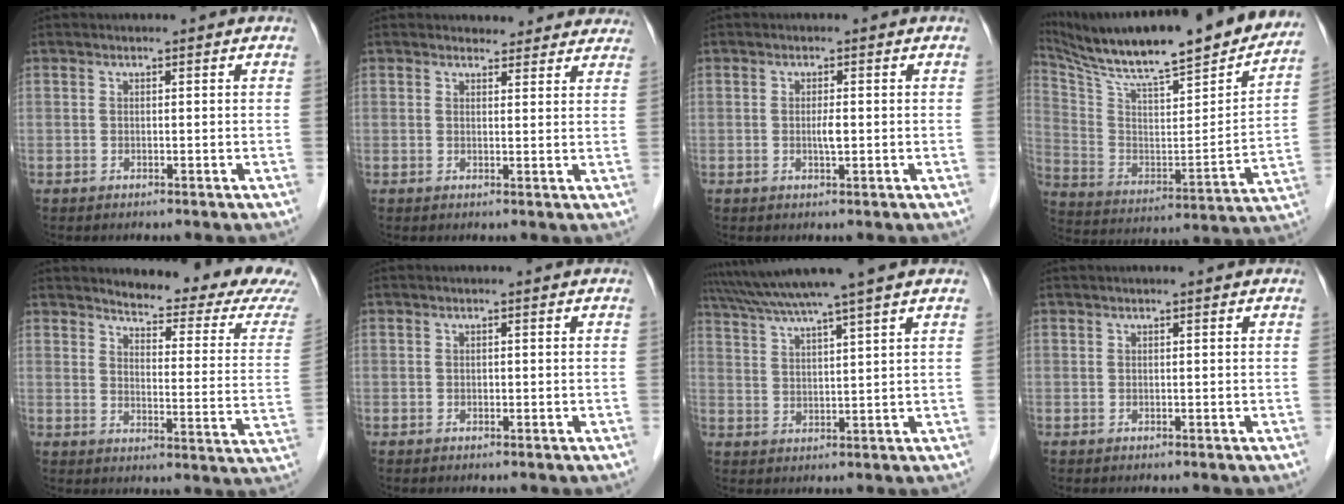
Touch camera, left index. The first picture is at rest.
{"total": 7.2, "force": [6.7, 2.5, 0.5], "torque": [0.022, 0.006, 0.055]}
{"total": 1.5, "force": [-0.3, 0.2, 1.5], "torque": [-0.031, -0.003, -0.005]}
{"total": 30.0, "force": [25.3, 3.9, 15.5], "torque": [-0.265, -0.038, 0.366]}
{"total": 17.1, "force": [15.9, 1.1, 6.1], "torque": [-0.074, -0.086, 0.177]}
{"total": 0.0}
{"total": 10.6, "force": [8.6, -1.9, 5.9], "torque": [-0.107, 0.025, 0.136]}
{"total": 0.9, "force": [0.8, -0.1, 0.5], "torque": [-0.009, 0.015, 0.014]}